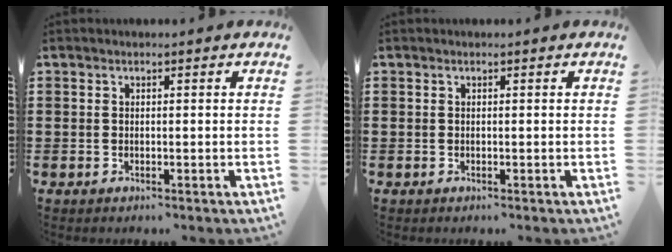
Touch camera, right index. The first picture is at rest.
{"total": 0.0}